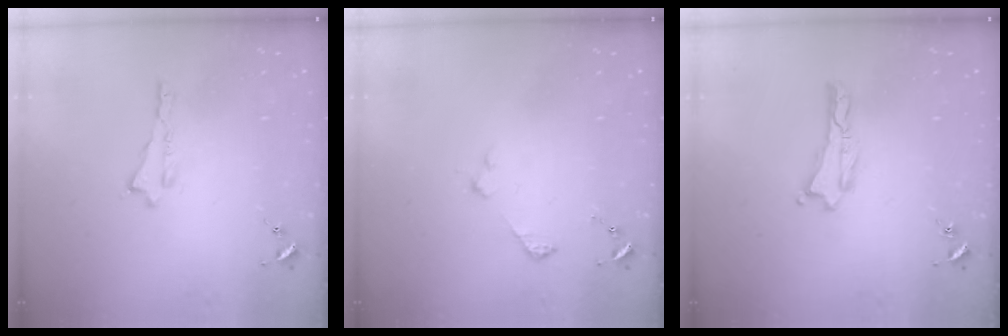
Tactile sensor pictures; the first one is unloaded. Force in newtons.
{"total": 2.9, "press": 2.9, "slide": 0.3}
{"total": 0.0}